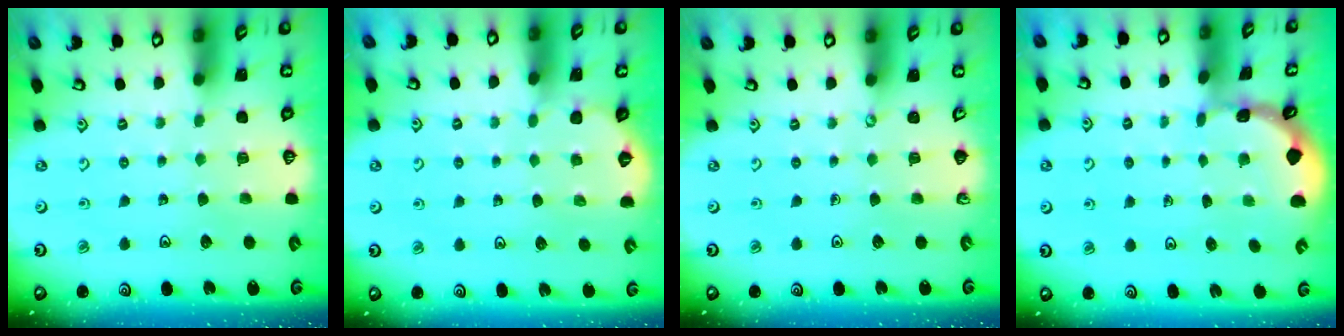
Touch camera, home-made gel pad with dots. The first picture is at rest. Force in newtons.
{"total": 2.3, "press": 2.3, "slide": 0.1}
{"total": 0.0}
{"total": 0.6, "press": 0.6, "slide": 0.2}